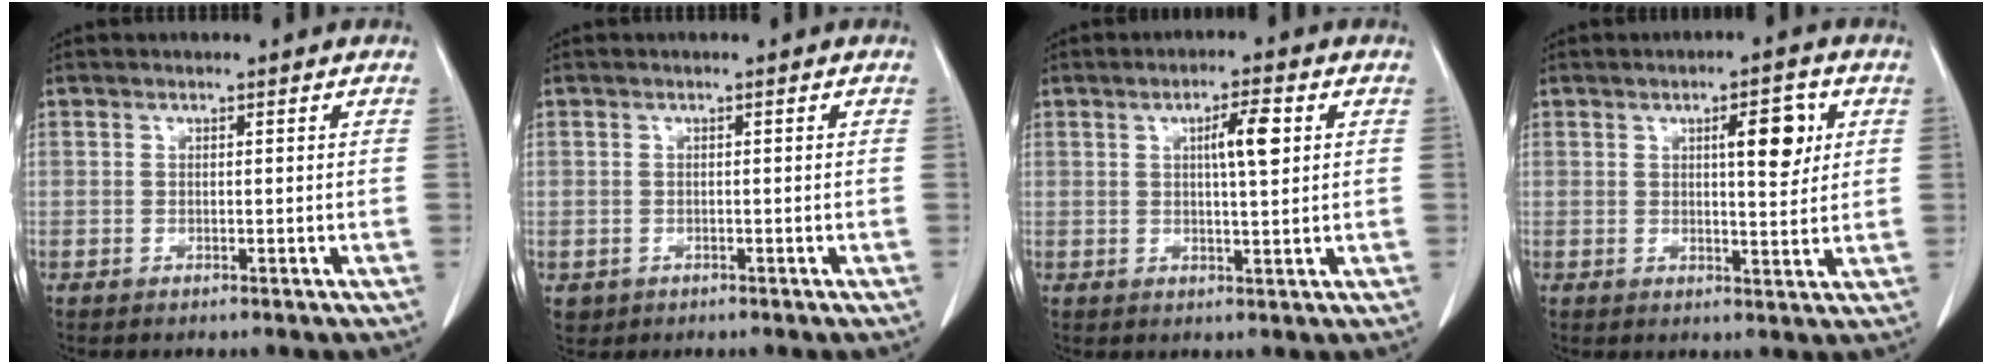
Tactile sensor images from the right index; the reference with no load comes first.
{"total": 1.4, "force": [-0.4, 1.3, 0.2], "torque": [-0.004, 0.003, 0.002]}
{"total": 5.0, "force": [1.5, 0.8, 4.7], "torque": [-0.077, 0.004, 0.024]}
{"total": 6.1, "force": [2.1, 1.6, 5.5], "torque": [-0.078, 0.003, 0.030]}